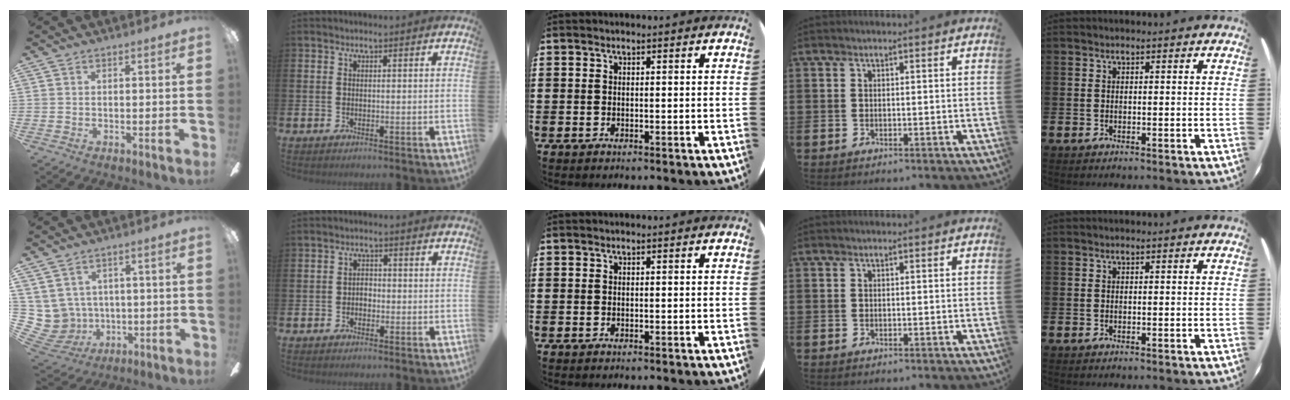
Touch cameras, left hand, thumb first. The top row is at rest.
{"thumb": {"total": 7.2, "force": [2.9, 6.5, 0.9], "torque": [-0.071, -0.022, 0.064]}, "index": {"total": 1.6, "force": [-0.7, 1.3, 0.7], "torque": [-0.013, 0.003, -0.017]}}